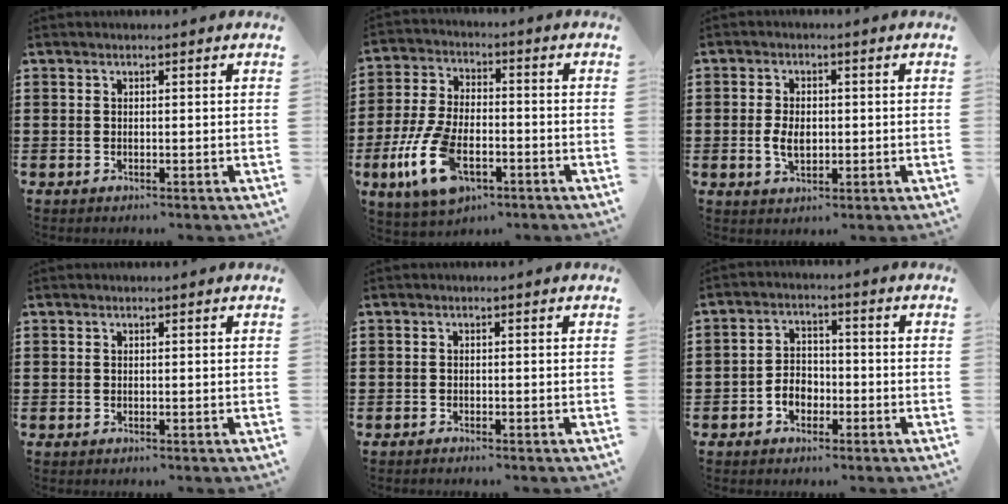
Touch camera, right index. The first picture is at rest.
{"total": 11.2, "force": [-4.9, 5.5, 8.5], "torque": [-0.209, -0.007, -0.095]}
{"total": 4.0, "force": [-0.4, 2.5, 3.1], "torque": [-0.066, 0.005, -0.010]}
{"total": 0.0}
{"total": 0.6, "force": [-0.6, -0.1, 0.1], "torque": [-0.003, -0.003, -0.013]}
{"total": 3.7, "force": [-1.8, 2.7, 1.8], "torque": [-0.039, 0.007, -0.036]}